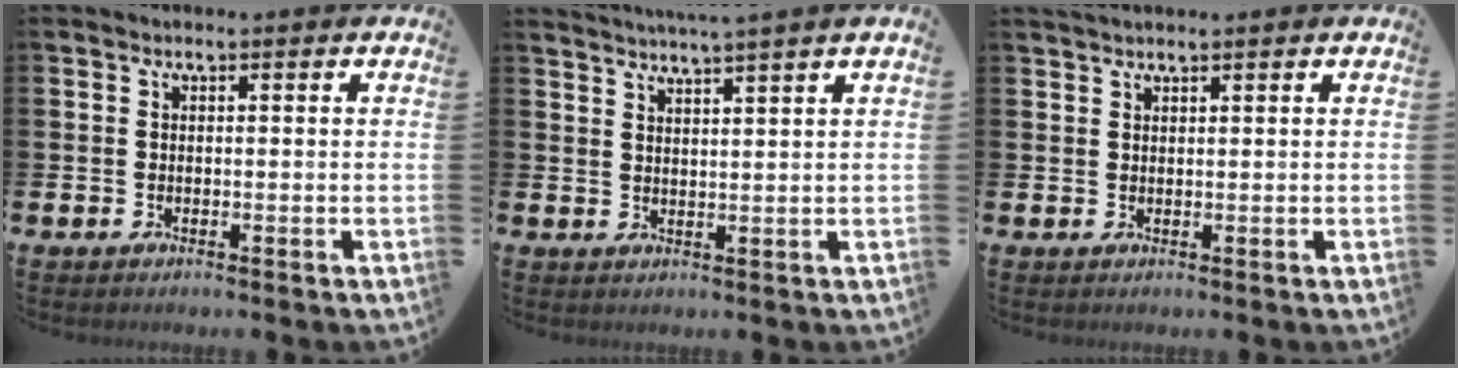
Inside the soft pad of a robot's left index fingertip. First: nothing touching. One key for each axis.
{"total": 3.2, "fx": 2.9, "fy": -1.2, "fz": 0.3, "tx": -0.018, "ty": -0.012, "tz": 0.054}
{"total": 1.3, "fx": 1.3, "fy": 0.0, "fz": 0.4, "tx": -0.008, "ty": 0.001, "tz": 0.024}